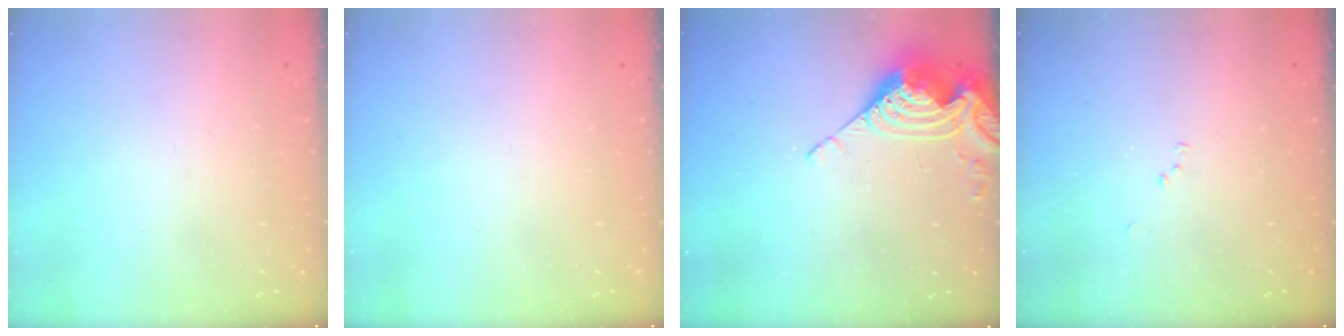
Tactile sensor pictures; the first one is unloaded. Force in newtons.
{"total": 0.0}
{"total": 10.6, "press": 10.6, "slide": 0.6}
{"total": 5.9, "press": 5.9, "slide": 0.7}